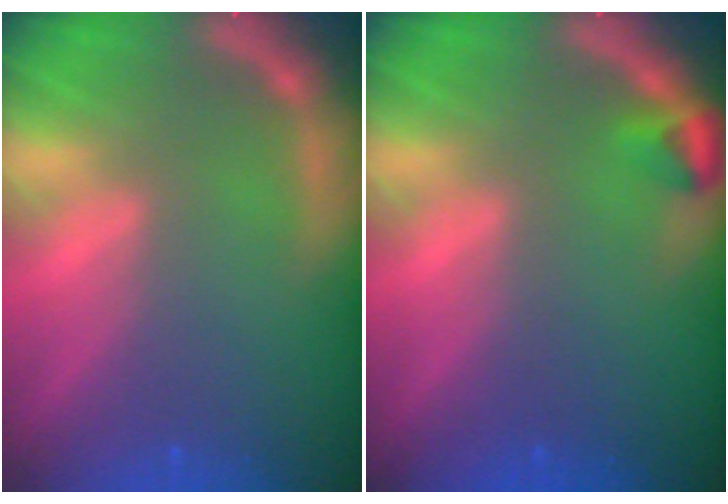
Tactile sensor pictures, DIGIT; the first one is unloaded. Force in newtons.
{"total": 1.5}